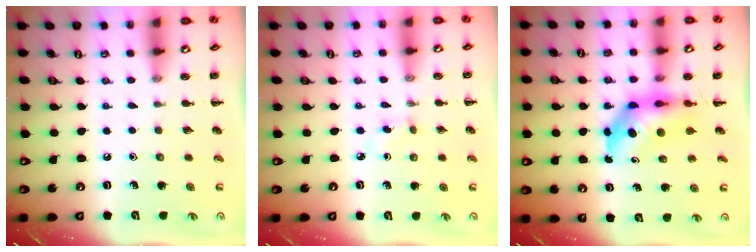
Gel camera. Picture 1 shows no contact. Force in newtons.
{"total": 3.0, "press": 2.8, "slide": 1.1}
{"total": 6.2, "press": 5.9, "slide": 1.7}